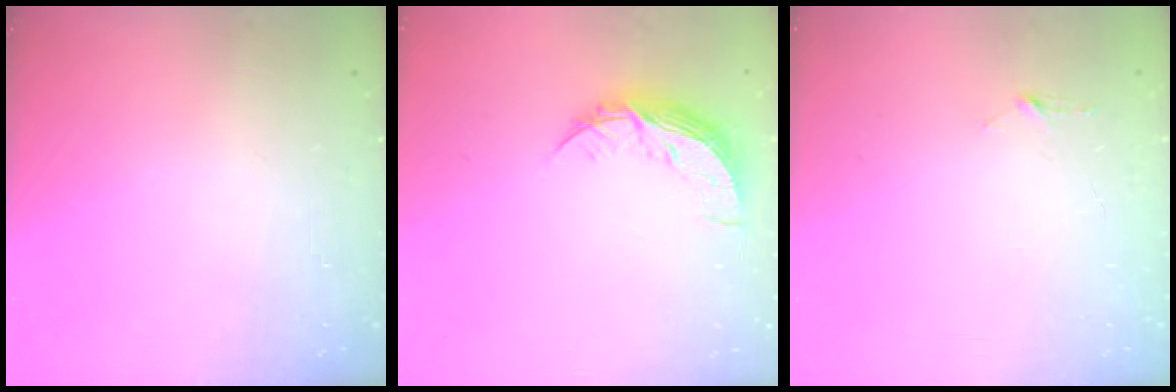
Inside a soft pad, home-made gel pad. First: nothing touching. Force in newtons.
{"total": 8.7, "press": 8.7, "slide": 0.4}
{"total": 2.9, "press": 2.9, "slide": 0.3}